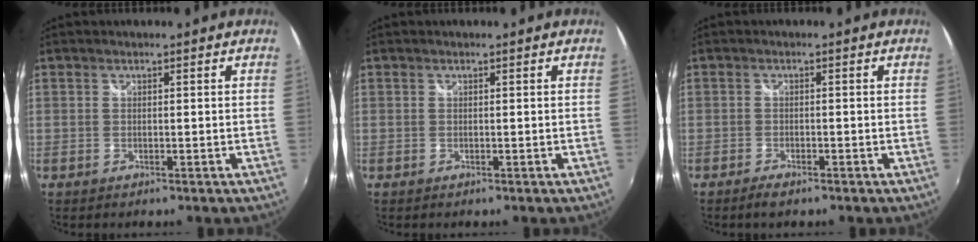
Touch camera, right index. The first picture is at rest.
{"total": 0.0}
{"total": 2.3, "force": [-1.8, 0.7, 1.2], "torque": [-0.031, -0.006, -0.037]}